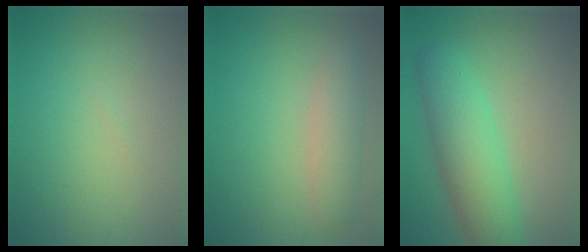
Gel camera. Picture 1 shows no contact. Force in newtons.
{"total": 2.7, "press": 2.7, "slide": 0.1}
{"total": 5.6, "press": 5.6, "slide": 0.2}